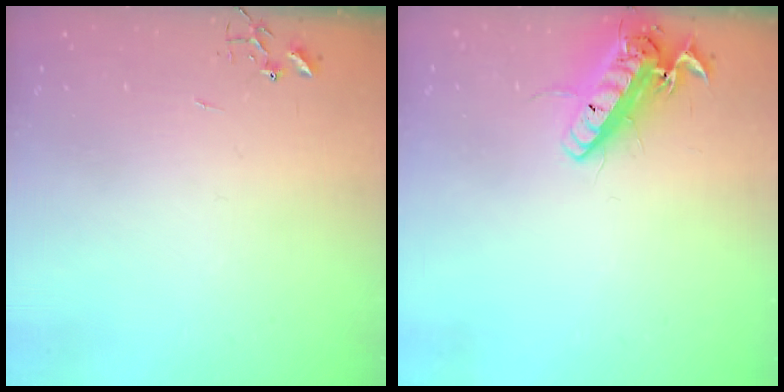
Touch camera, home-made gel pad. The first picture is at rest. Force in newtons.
{"total": 15.1, "press": 14.8, "slide": 3.3}